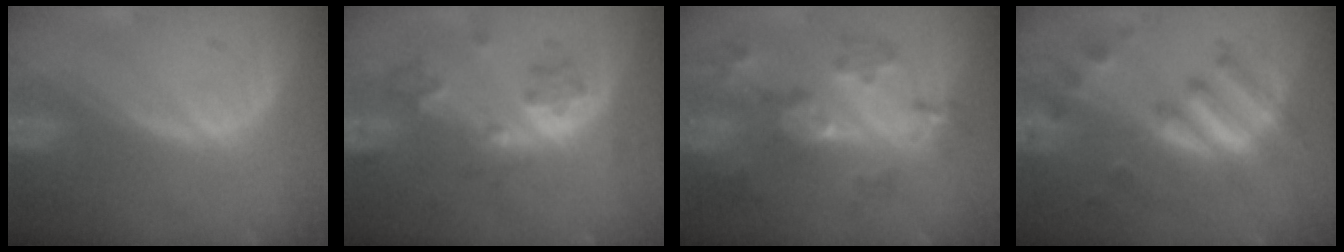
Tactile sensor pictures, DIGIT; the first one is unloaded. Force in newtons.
{"total": 5.8, "press": 5.4, "slide": 2.0}
{"total": 7.2, "press": 7.2, "slide": 0.5}
{"total": 7.6, "press": 7.5, "slide": 1.0}